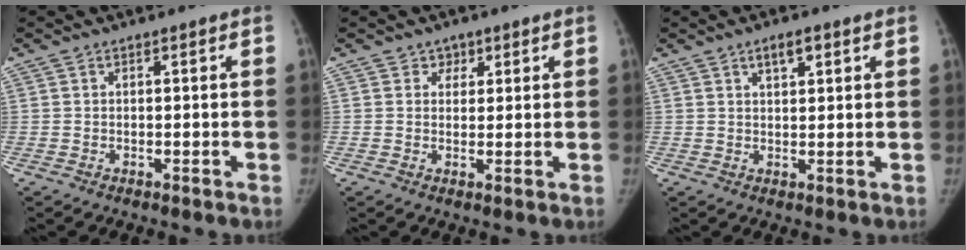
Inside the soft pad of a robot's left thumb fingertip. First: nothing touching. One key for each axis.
{"total": 2.5, "fx": 1.4, "fy": 2.1, "fz": 0.3, "tx": 0.022, "ty": -0.005, "tz": 0.013}
{"total": 3.5, "fx": 1.9, "fy": 1.5, "fz": 2.4, "tx": -0.031, "ty": -0.004, "tz": 0.032}